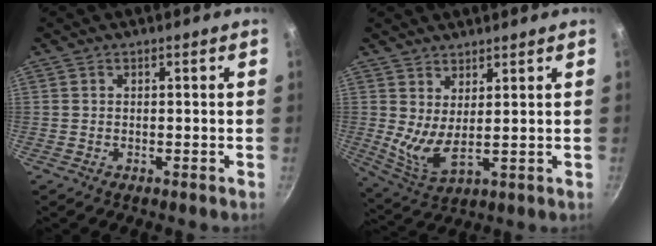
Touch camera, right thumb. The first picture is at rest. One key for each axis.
{"total": 6.7, "fx": 3.2, "fy": 2.1, "fz": 5.6, "tx": -0.104, "ty": -0.042, "tz": 0.061}